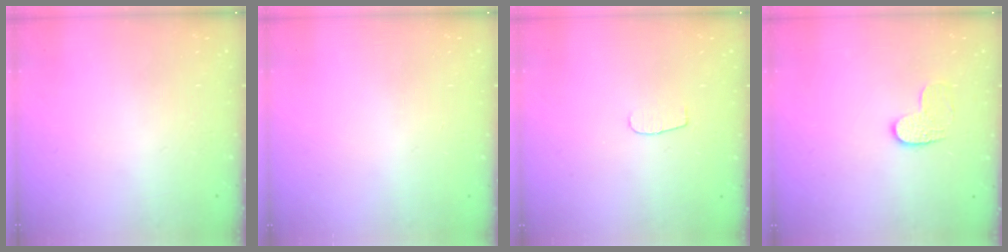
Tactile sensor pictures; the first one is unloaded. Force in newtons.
{"total": 0.6, "press": 0.6, "slide": 0.2}
{"total": 3.8, "press": 3.7, "slide": 0.4}
{"total": 6.2, "press": 6.2, "slide": 0.3}